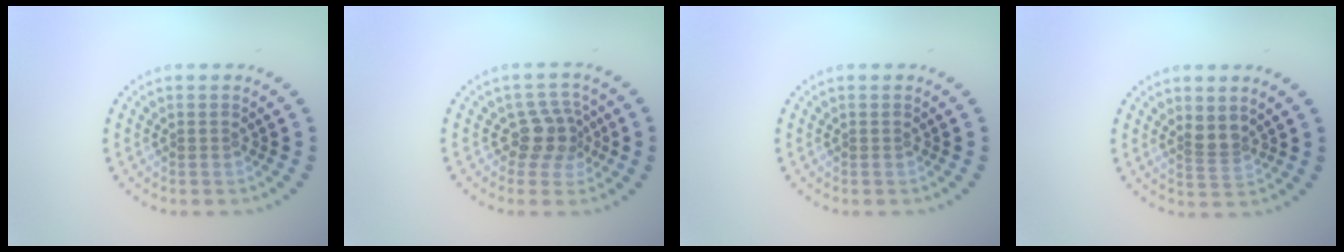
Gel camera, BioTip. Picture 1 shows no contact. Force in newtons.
{"total": 2.9, "press": 2.2, "slide": 1.8}
{"total": 0.0}
{"total": 1.9, "press": 1.4, "slide": 1.3}